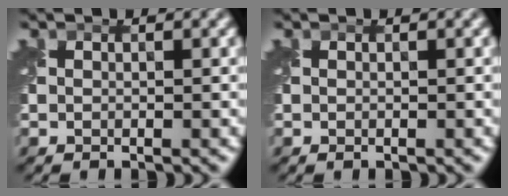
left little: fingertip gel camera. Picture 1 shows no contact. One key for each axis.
{"total": 0.0}